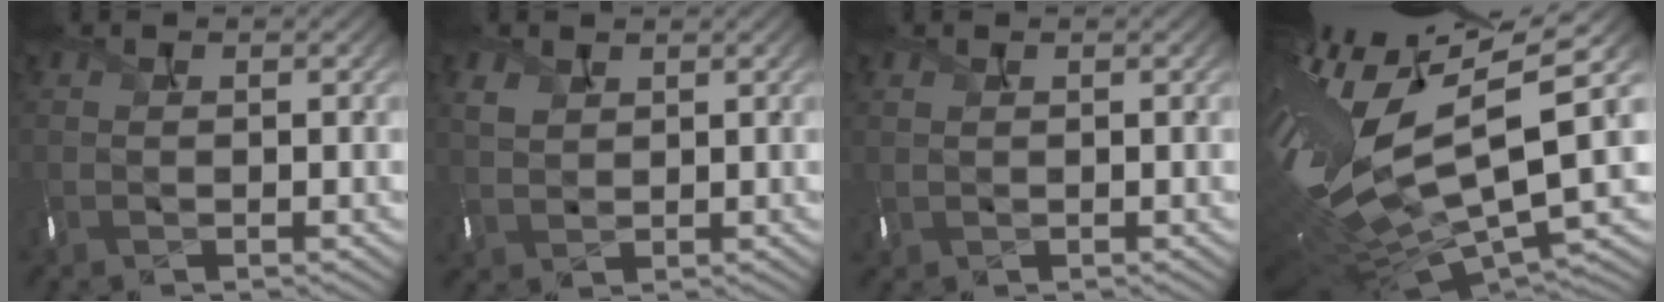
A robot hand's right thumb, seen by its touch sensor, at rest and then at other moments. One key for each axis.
{"total": 1.9, "fx": 1.2, "fy": 1.4, "fz": 0.4, "tx": -0.022, "ty": -0.008, "tz": 0.035}
{"total": 0.6, "fx": 0.4, "fy": 0.4, "fz": 0.1, "tx": -0.013, "ty": -0.005, "tz": 0.016}
{"total": 17.4, "fx": 1.7, "fy": 6.6, "fz": 16.0, "tx": -0.334, "ty": -0.052, "tz": 0.054}